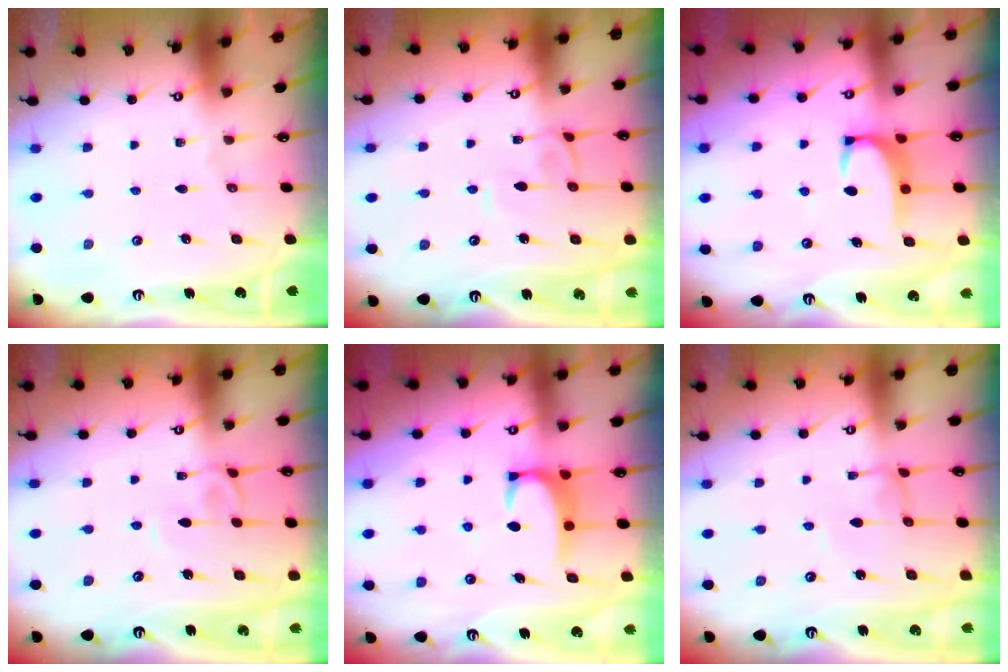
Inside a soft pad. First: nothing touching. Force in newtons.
{"total": 2.1, "press": 2.0, "slide": 0.4}
{"total": 3.0, "press": 3.0, "slide": 0.4}
{"total": 2.4, "press": 2.4, "slide": 0.3}
{"total": 3.0, "press": 3.0, "slide": 0.3}
{"total": 1.3, "press": 1.2, "slide": 0.3}